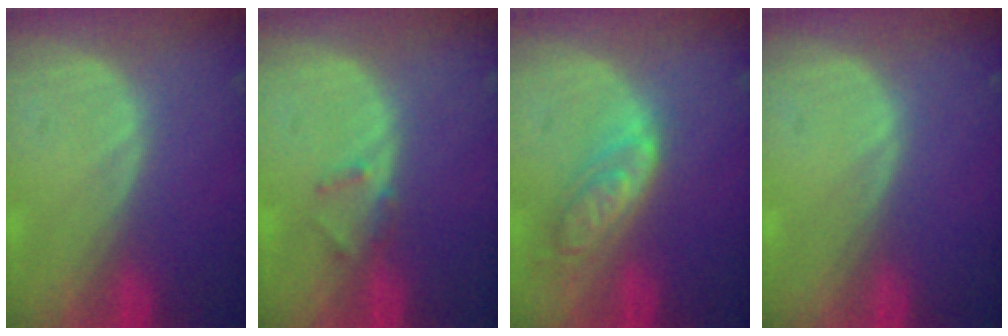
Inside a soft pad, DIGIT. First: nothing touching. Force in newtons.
{"total": 1.8, "press": 1.5, "slide": 0.9}
{"total": 6.2, "press": 5.6, "slide": 2.8}
{"total": 0.0}